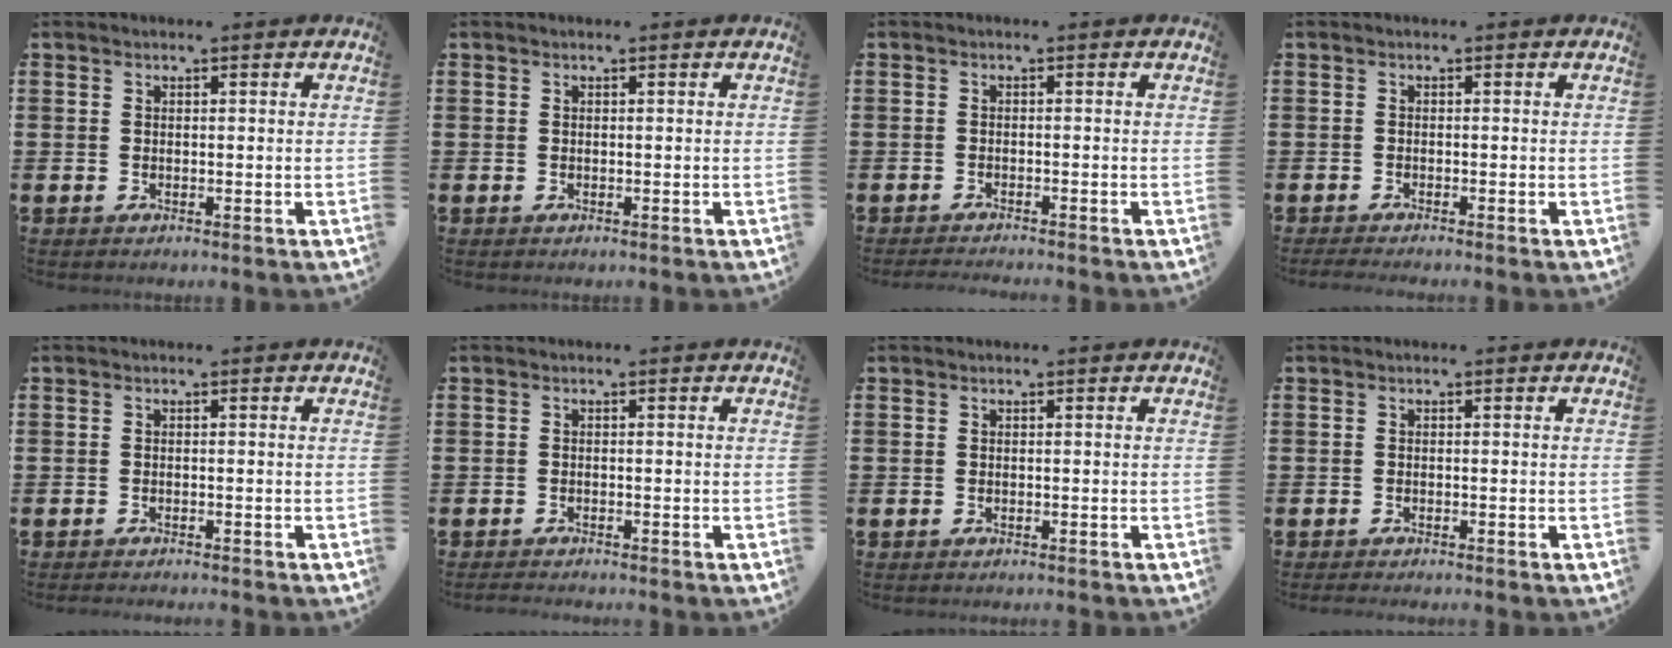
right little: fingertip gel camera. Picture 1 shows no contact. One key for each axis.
{"total": 0.0}
{"total": 0.9, "fx": -0.9, "fy": -0.2, "fz": 0.1, "tx": -0.003, "ty": -0.001, "tz": -0.018}
{"total": 0.8, "fx": -0.6, "fy": 0.0, "fz": 0.5, "tx": -0.007, "ty": -0.001, "tz": -0.013}
{"total": 0.6, "fx": -0.6, "fy": -0.1, "fz": 0.0, "tx": 0.000, "ty": -0.002, "tz": -0.013}
{"total": 0.9, "fx": -0.9, "fy": 0.0, "fz": 0.2, "tx": -0.004, "ty": -0.002, "tz": -0.017}
{"total": 0.0}
{"total": 0.6, "fx": -0.6, "fy": -0.1, "fz": 0.1, "tx": -0.002, "ty": -0.003, "tz": -0.012}